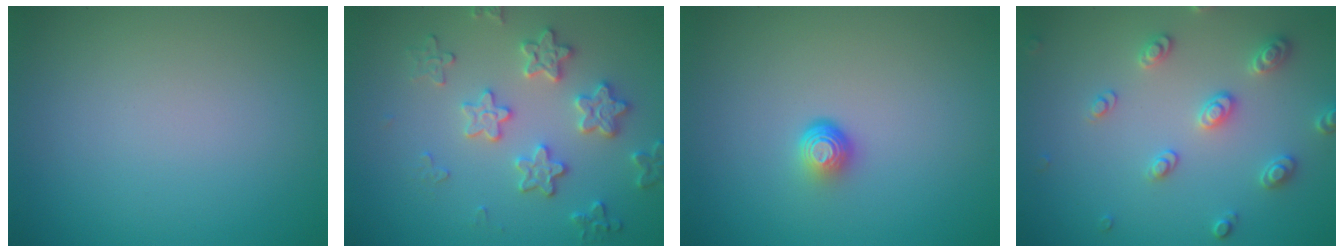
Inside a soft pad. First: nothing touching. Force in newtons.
{"total": 3.7, "press": 3.7, "slide": 0.3}
{"total": 1.8, "press": 1.1, "slide": 1.4}
{"total": 3.0, "press": 2.9, "slide": 0.6}